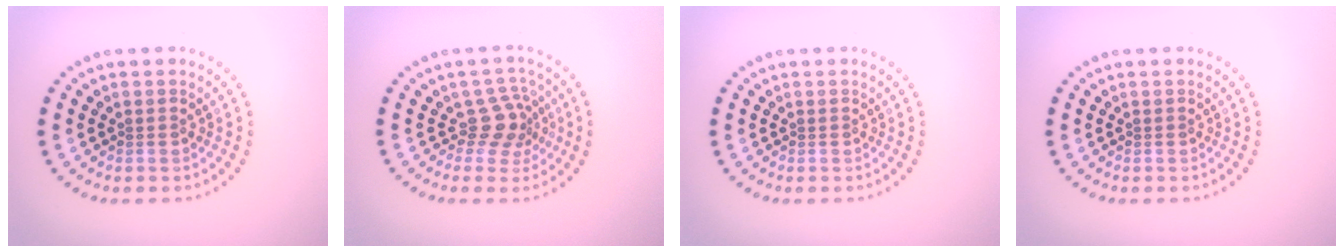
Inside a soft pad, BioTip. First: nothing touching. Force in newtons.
{"total": 2.9, "press": 2.1, "slide": 2.0}
{"total": 0.0}
{"total": 0.0}